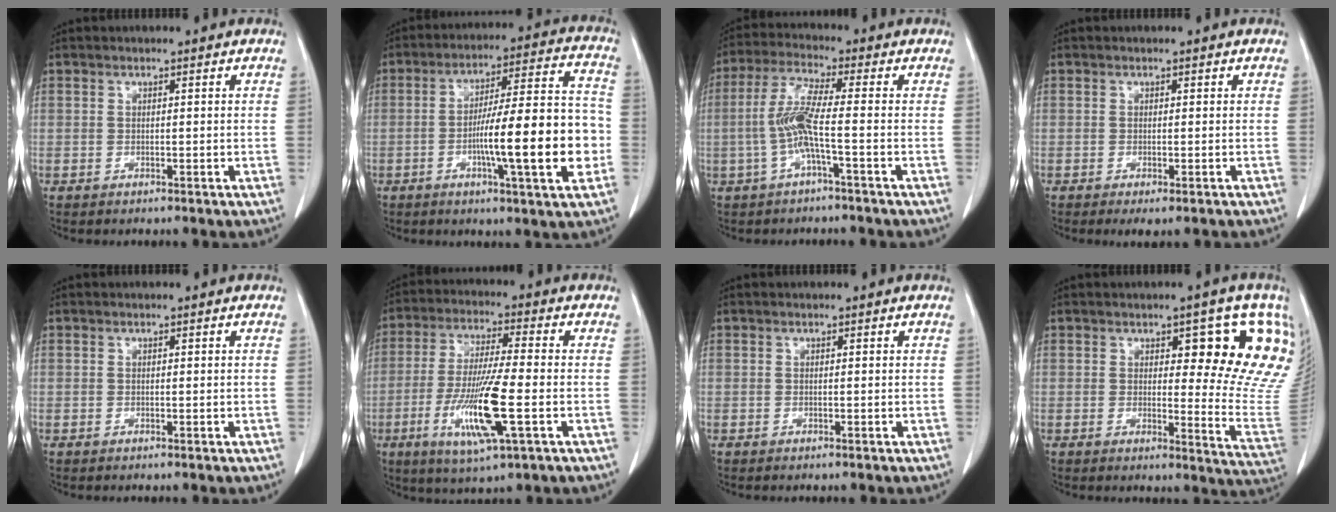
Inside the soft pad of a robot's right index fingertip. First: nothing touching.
{"total": 16.8, "force": [-3.7, 1.5, 16.3], "torque": [-0.253, 0.013, -0.057]}
{"total": 6.8, "force": [-1.4, -0.1, 6.7], "torque": [-0.147, 0.009, -0.032]}
{"total": 2.4, "force": [-1.6, 0.6, 1.6], "torque": [-0.015, -0.005, -0.024]}
{"total": 0.0}
{"total": 13.0, "force": [-3.6, 0.8, 12.4], "torque": [-0.247, -0.020, -0.068]}
{"total": 0.0}
{"total": 14.0, "force": [5.9, 3.7, 12.2], "torque": [-0.138, -0.013, 0.061]}